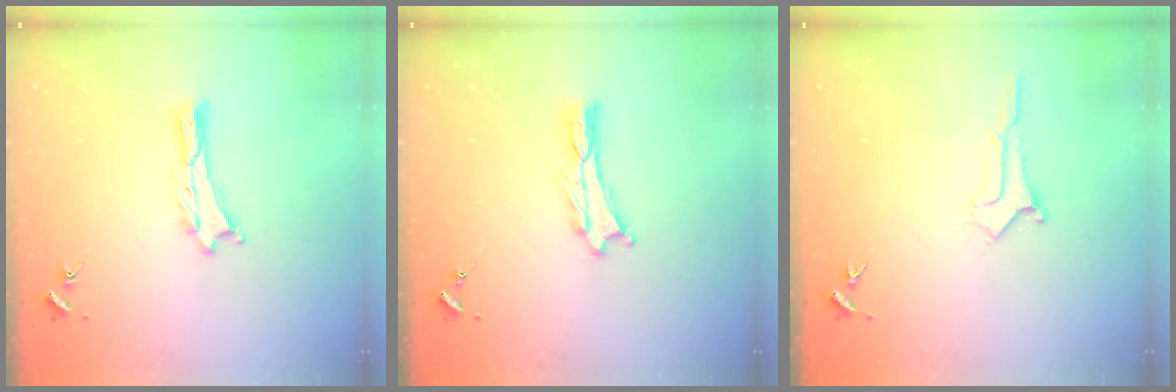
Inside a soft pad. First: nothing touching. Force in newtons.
{"total": 0.0}
{"total": 1.0, "press": 1.0, "slide": 0.0}